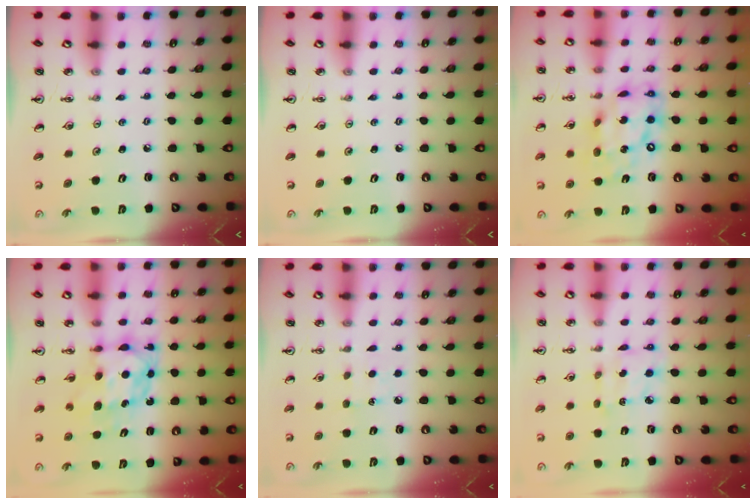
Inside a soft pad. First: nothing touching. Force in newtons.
{"total": 0.0}
{"total": 14.5, "press": 14.4, "slide": 1.1}
{"total": 7.5, "press": 7.5, "slide": 0.7}
{"total": 4.1, "press": 4.0, "slide": 0.5}
{"total": 3.3, "press": 3.3, "slide": 0.1}